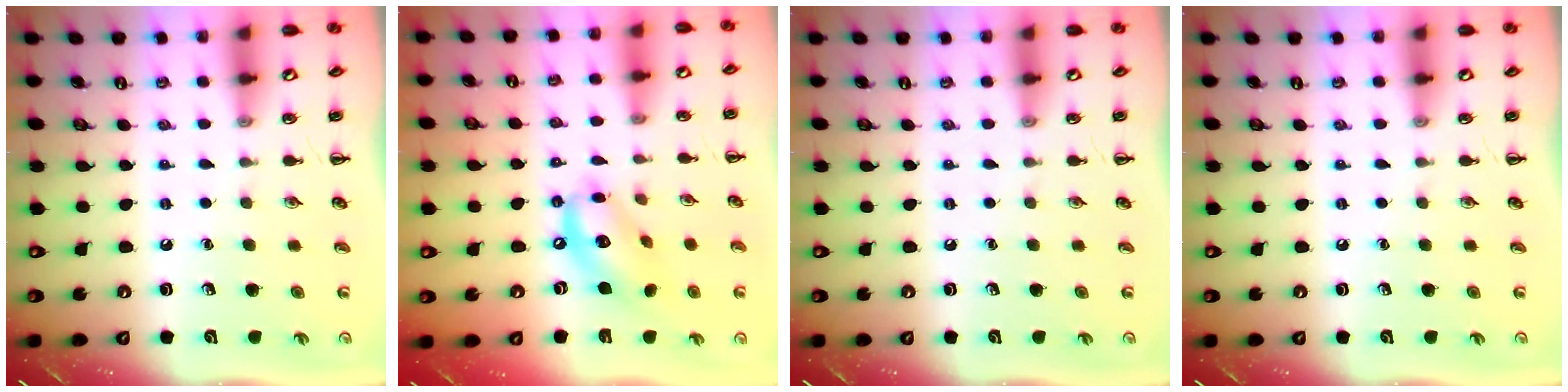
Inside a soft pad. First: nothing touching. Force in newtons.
{"total": 12.7, "press": 12.4, "slide": 2.4}
{"total": 0.0}
{"total": 0.0}